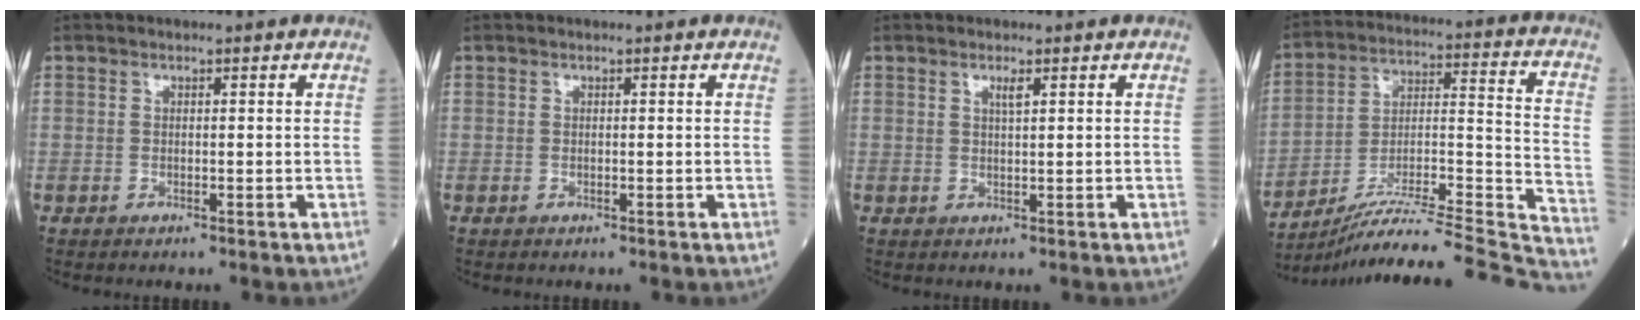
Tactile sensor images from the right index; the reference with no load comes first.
{"total": 0.0}
{"total": 1.4, "force": [0.7, 0.1, 1.2], "torque": [-0.024, -0.002, 0.013]}
{"total": 30.5, "force": [-28.2, -1.0, 11.7], "torque": [-0.118, -0.021, -0.415]}